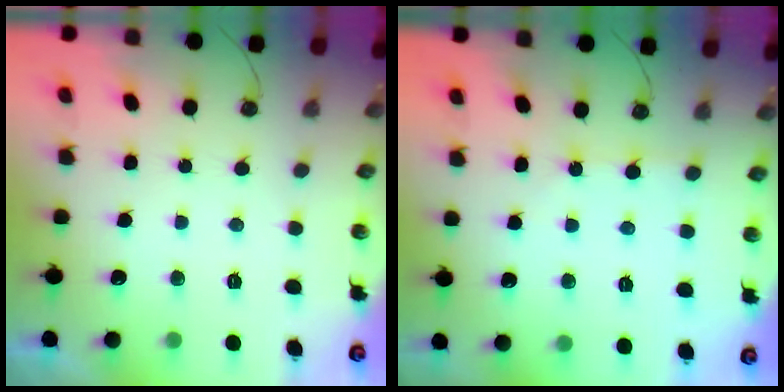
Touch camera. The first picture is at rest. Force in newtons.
{"total": 2.3, "press": 2.3, "slide": 0.3}